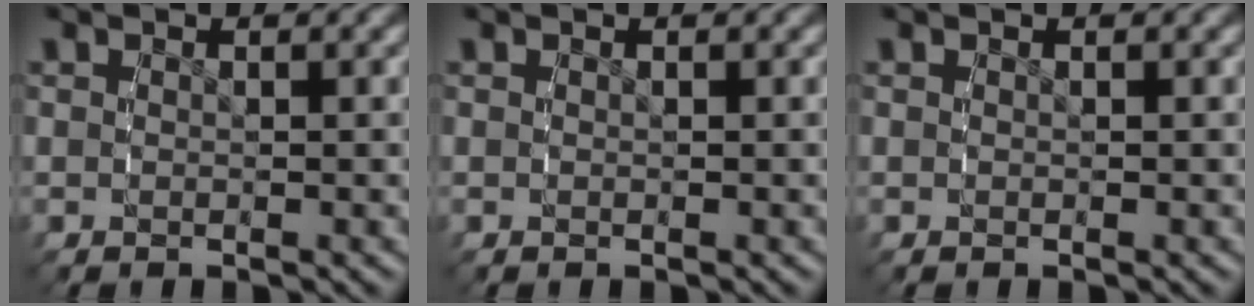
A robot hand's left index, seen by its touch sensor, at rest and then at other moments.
{"total": 0.0}
{"total": 0.0}